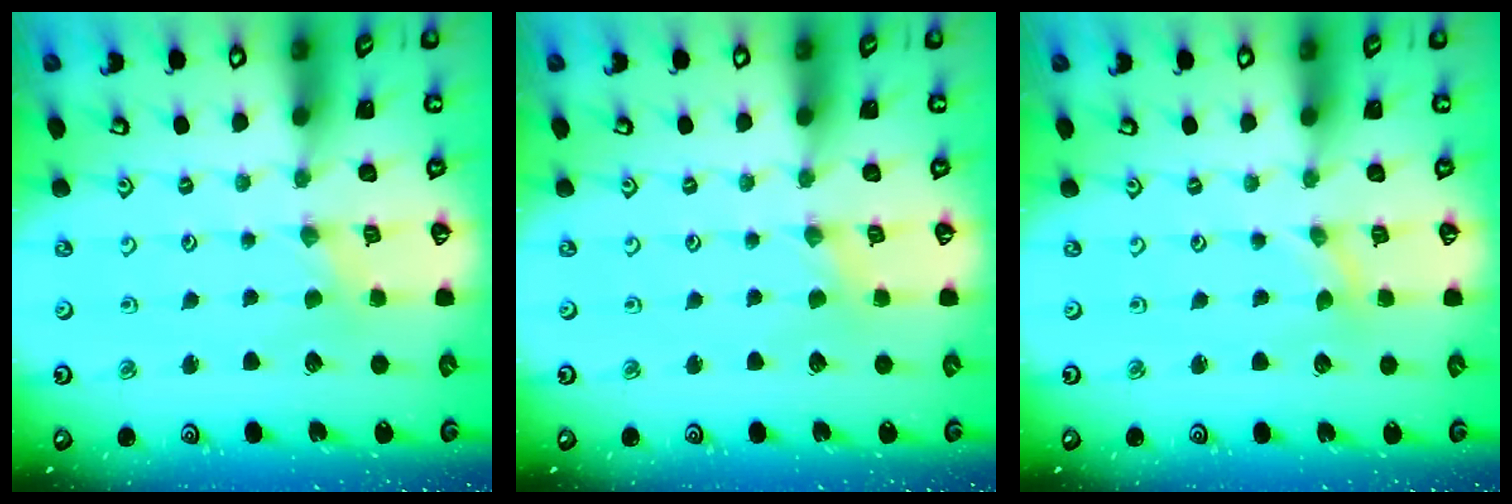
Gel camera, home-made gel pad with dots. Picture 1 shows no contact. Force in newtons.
{"total": 0.9, "press": 0.9, "slide": 0.2}
{"total": 0.0}